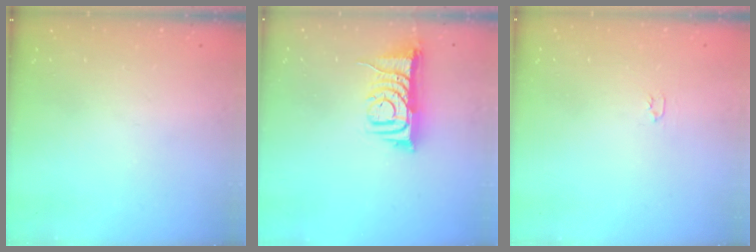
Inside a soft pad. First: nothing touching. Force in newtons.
{"total": 8.5, "press": 8.4, "slide": 0.4}
{"total": 2.0, "press": 2.0, "slide": 0.3}